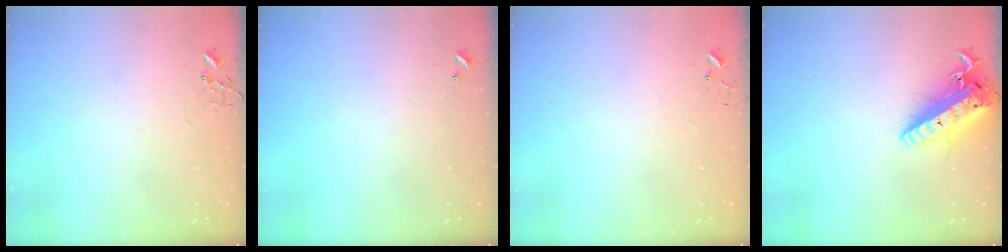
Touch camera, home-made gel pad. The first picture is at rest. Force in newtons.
{"total": 0.0}
{"total": 3.8, "press": 3.8, "slide": 0.3}
{"total": 19.8, "press": 19.4, "slide": 4.0}